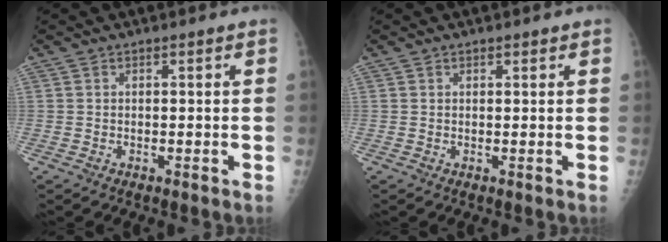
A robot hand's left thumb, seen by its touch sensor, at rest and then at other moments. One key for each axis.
{"total": 0.9, "fx": 0.6, "fy": 0.5, "fz": 0.2, "tx": 0.006, "ty": -0.004, "tz": 0.006}